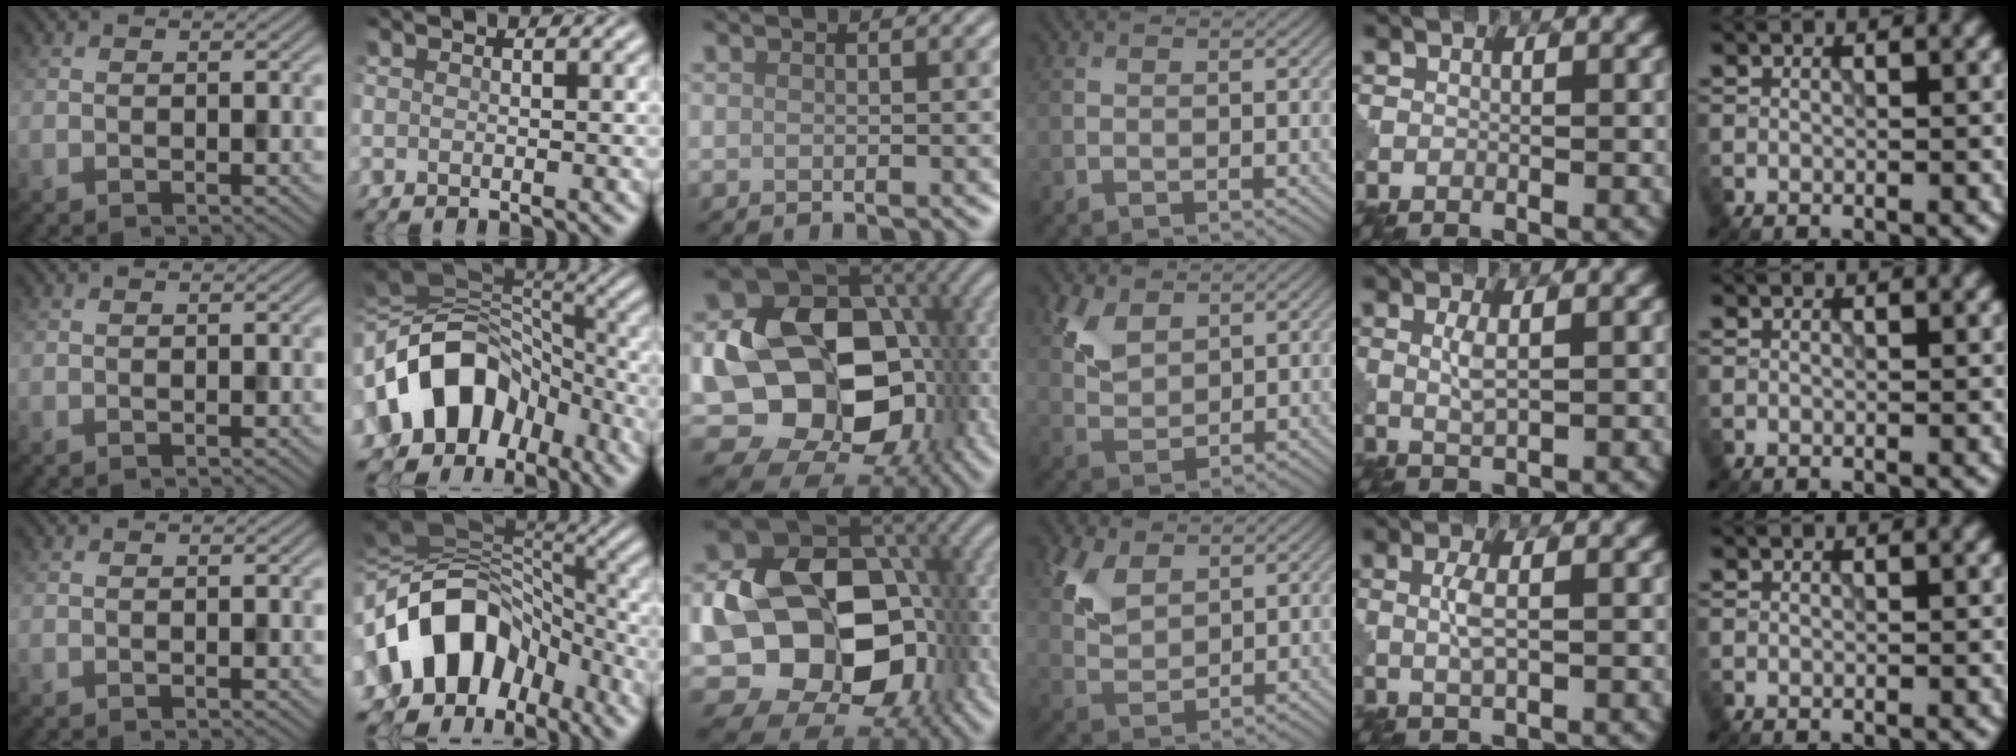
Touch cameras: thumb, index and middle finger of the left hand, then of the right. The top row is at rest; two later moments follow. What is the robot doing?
{"motion": "assemble", "object": "puzzle pieces"}